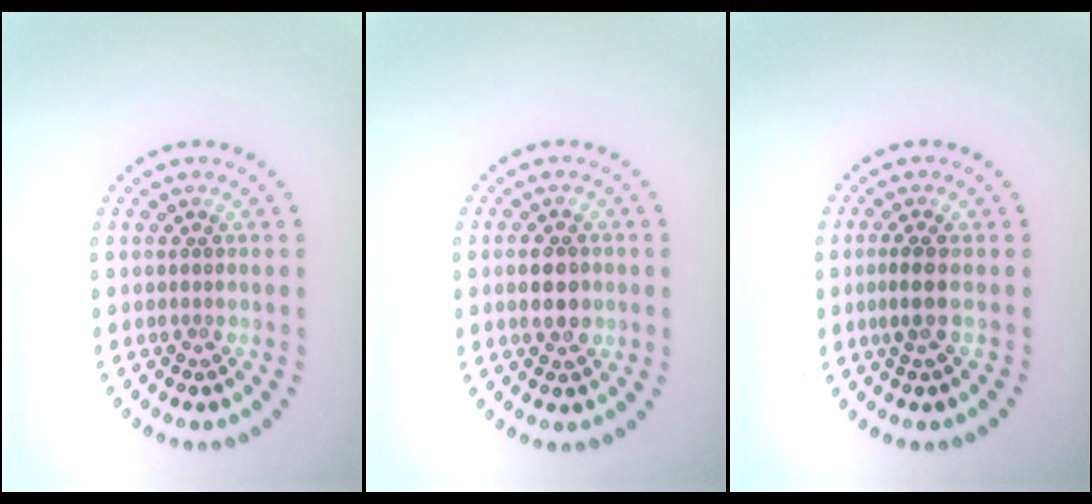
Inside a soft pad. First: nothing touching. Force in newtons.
{"total": 2.8, "press": 2.8, "slide": 0.1}
{"total": 1.8, "press": 1.5, "slide": 1.1}